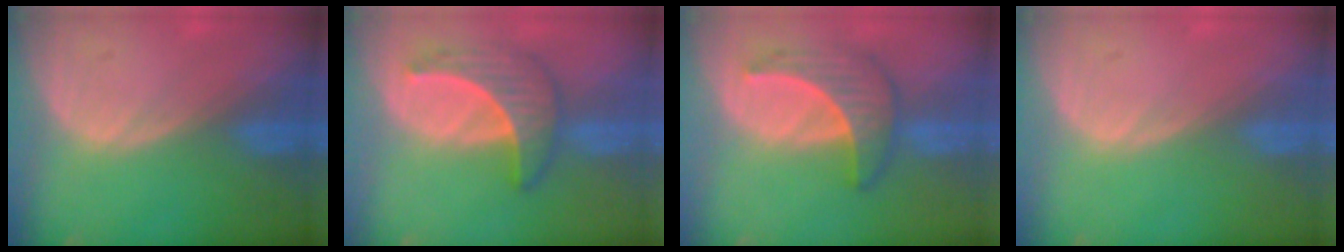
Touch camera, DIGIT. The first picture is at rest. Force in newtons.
{"total": 6.9, "press": 6.2, "slide": 3.0}
{"total": 6.4, "press": 6.2, "slide": 1.7}
{"total": 0.0}